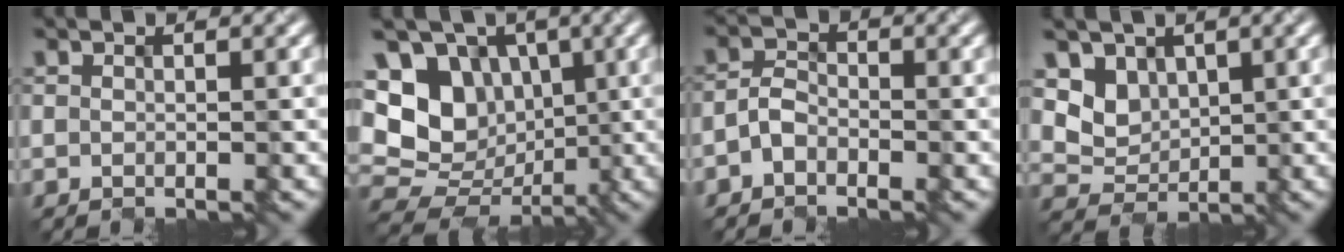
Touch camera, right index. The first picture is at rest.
{"total": 13.0, "force": [2.5, 10.8, 6.8], "torque": [-0.138, 0.033, 0.023]}
{"total": 2.3, "force": [-1.5, 1.4, 1.2], "torque": [-0.018, 0.009, -0.036]}
{"total": 3.8, "force": [1.5, 3.1, 1.6], "torque": [-0.040, -0.005, 0.029]}